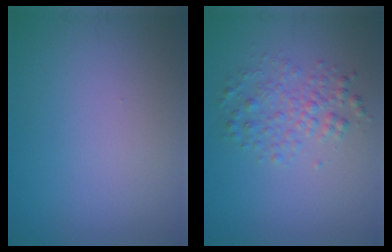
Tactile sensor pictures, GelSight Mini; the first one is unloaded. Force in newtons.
{"total": 2.8, "press": 2.8, "slide": 0.0}